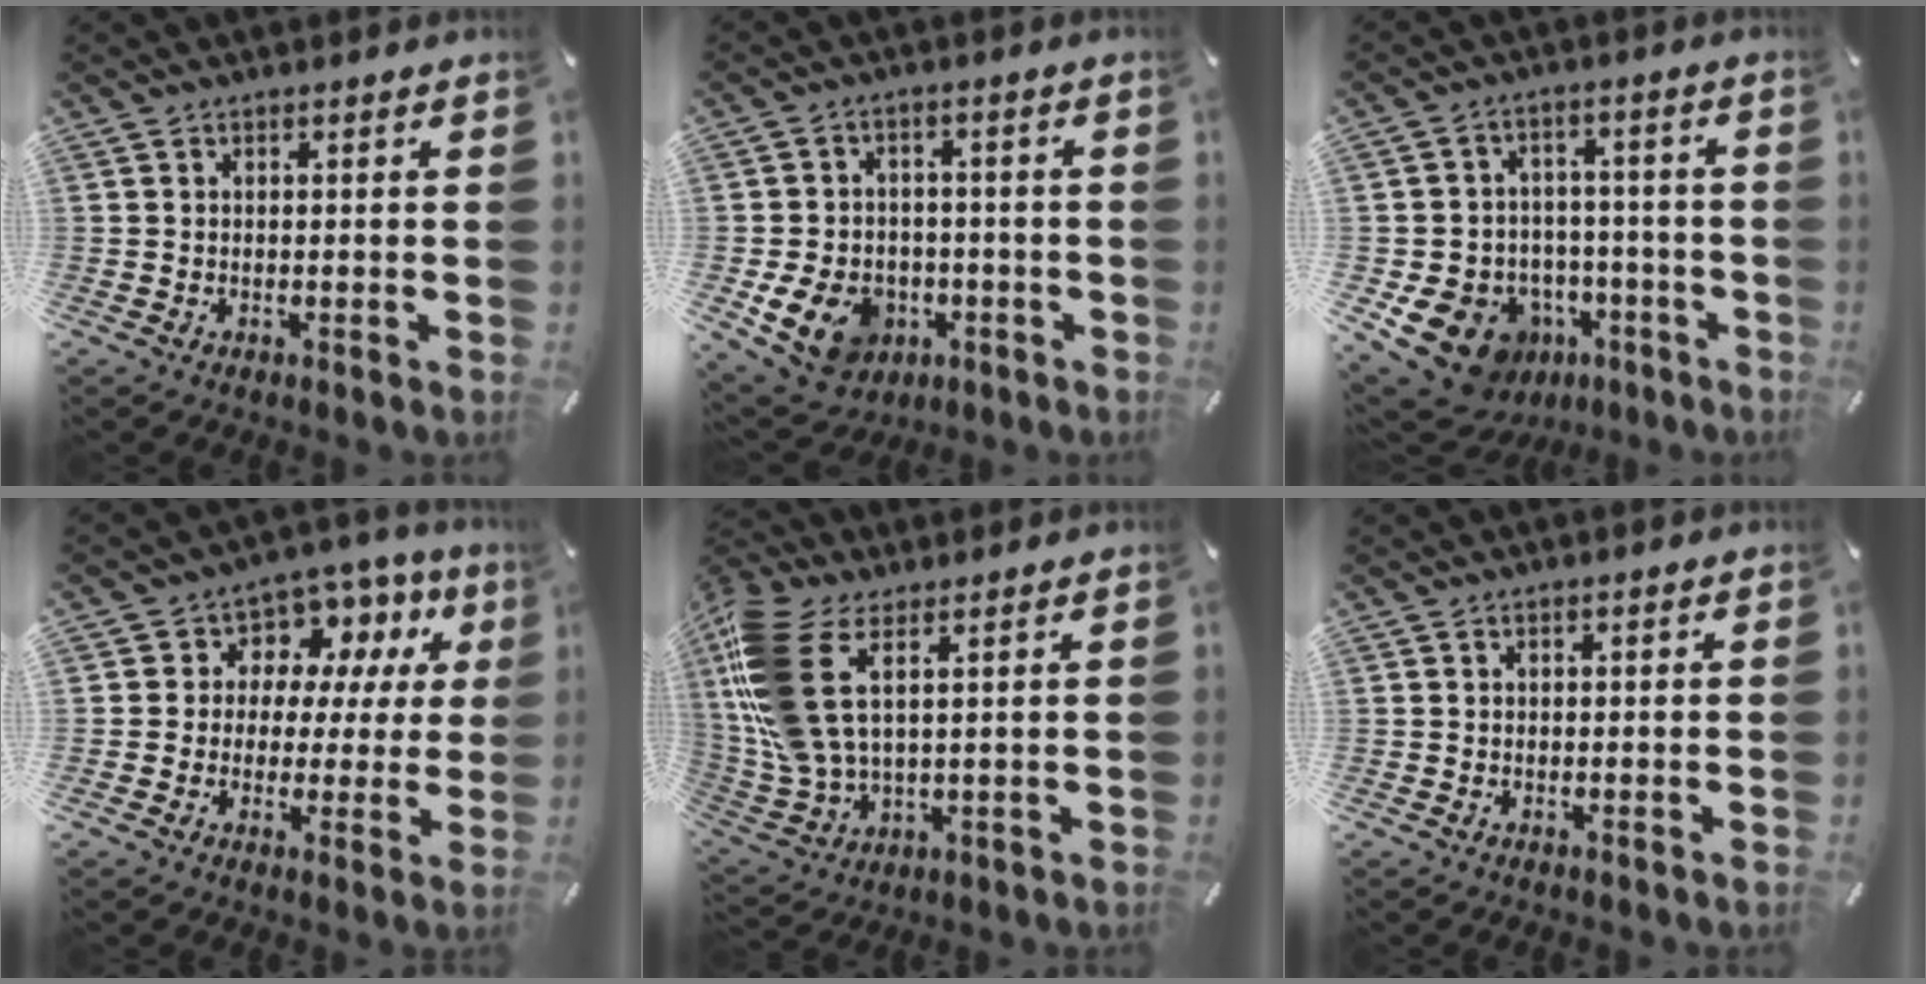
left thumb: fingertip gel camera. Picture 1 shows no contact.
{"total": 11.3, "force": [-4.1, 8.9, 5.8], "torque": [-0.119, 0.021, -0.071]}
{"total": 13.7, "force": [-6.2, 11.1, 5.1], "torque": [-0.096, 0.035, -0.095]}
{"total": 8.5, "force": [3.0, 7.6, 2.6], "torque": [-0.049, -0.021, 0.055]}
{"total": 13.5, "force": [4.8, 6.9, 10.5], "torque": [-0.259, -0.029, 0.084]}
{"total": 0.0}